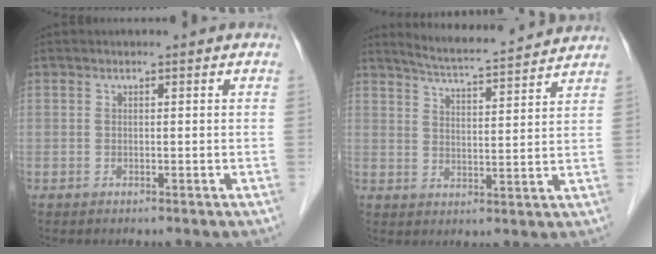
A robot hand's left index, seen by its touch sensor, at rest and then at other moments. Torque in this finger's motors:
{"motor_torque": [0.34, -0.46, 0.05, -0.01]}